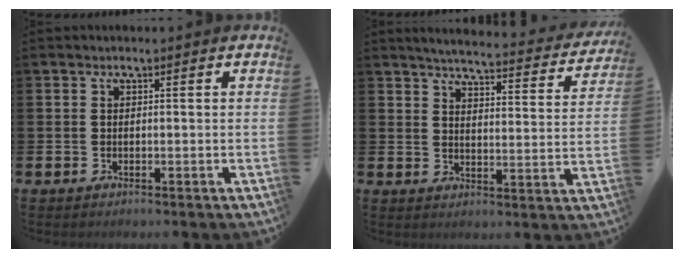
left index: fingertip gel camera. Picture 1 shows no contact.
{"total": 4.7, "force": [4.4, 0.2, 1.5], "torque": [-0.038, -0.038, 0.069]}